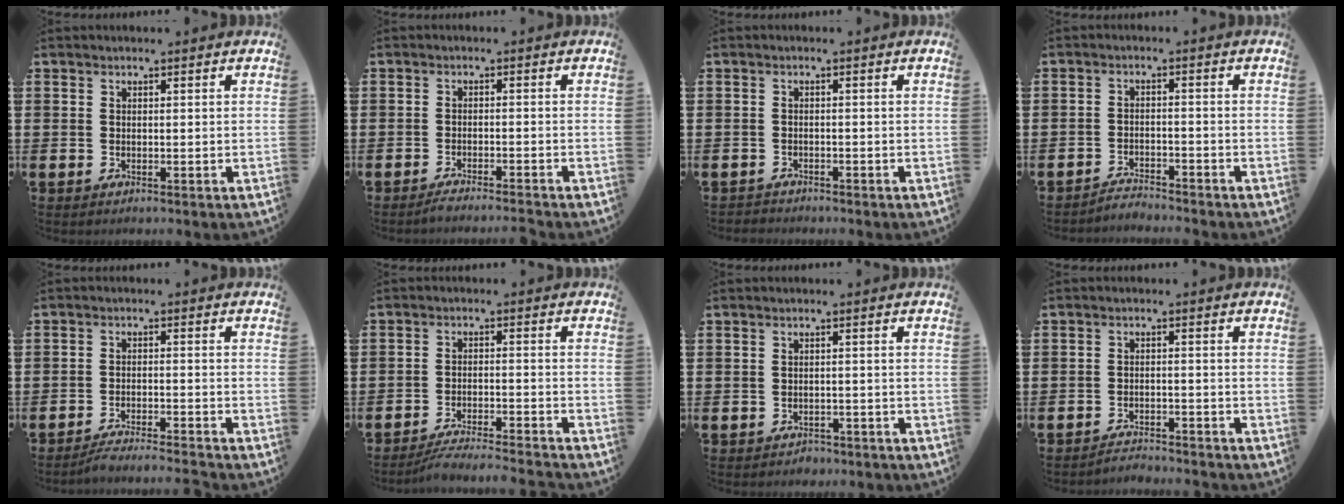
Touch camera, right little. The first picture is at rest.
{"total": 1.7, "force": [-1.6, -0.2, 0.6], "torque": [-0.008, 0.003, -0.031]}
{"total": 0.9, "force": [-0.9, 0.2, -0.1], "torque": [0.000, 0.001, -0.019]}
{"total": 2.4, "force": [-2.4, 0.0, -0.2], "torque": [-0.003, 0.004, -0.052]}
{"total": 2.8, "force": [-2.8, -0.4, 0.6], "torque": [-0.011, 0.001, -0.056]}
{"total": 3.6, "force": [-3.5, -0.3, 0.9], "torque": [-0.015, -0.003, -0.070]}
{"total": 1.1, "force": [-1.1, 0.3, 0.0], "torque": [-0.003, 0.002, -0.024]}
{"total": 2.2, "force": [-2.2, -0.1, -0.2], "torque": [-0.002, 0.004, -0.047]}